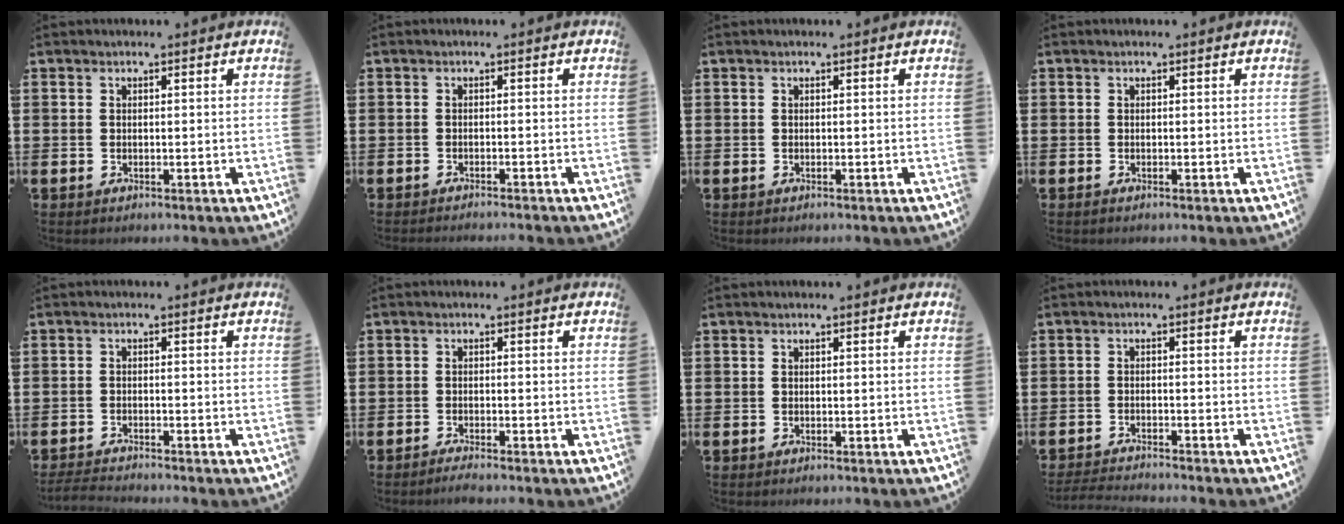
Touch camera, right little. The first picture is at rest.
{"total": 0.8, "force": [-0.8, -0.2, 0.0], "torque": [0.000, -0.001, -0.016]}
{"total": 0.0}
{"total": 0.0}
{"total": 1.8, "force": [-1.7, -0.1, 0.4], "torque": [-0.007, 0.003, -0.035]}
{"total": 1.1, "force": [-1.0, 0.0, 0.5], "torque": [-0.009, -0.001, -0.019]}
{"total": 0.0}
{"total": 2.0, "force": [-1.9, -0.2, 0.3], "torque": [-0.004, 0.002, -0.040]}